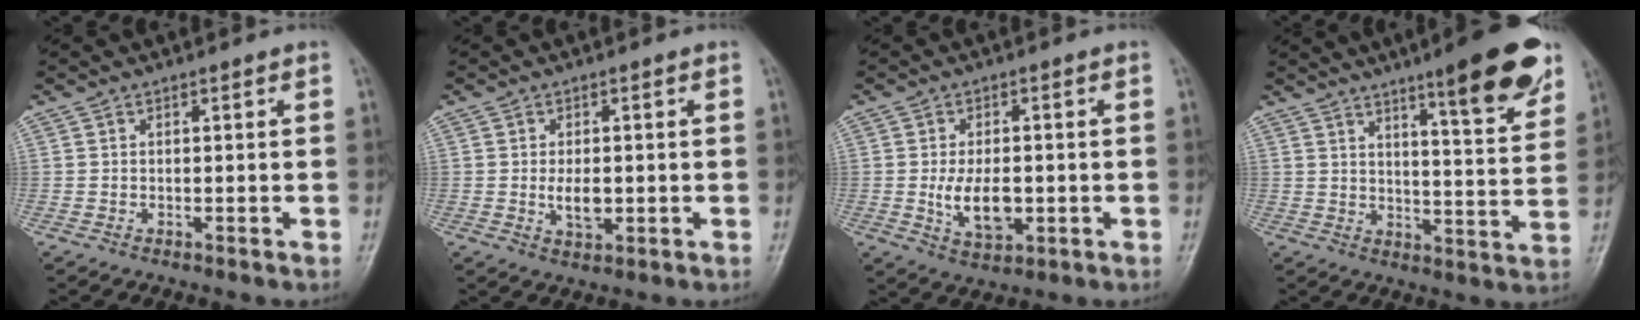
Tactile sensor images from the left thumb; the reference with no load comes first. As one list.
[{"total": 4.1, "force": [-0.4, 2.3, 3.4], "torque": [-0.054, -0.004, -0.006]}, {"total": 7.6, "force": [-1.1, 4.3, 6.1], "torque": [-0.100, -0.003, -0.013]}, {"total": 14.9, "force": [9.1, 2.7, 11.5], "torque": [-0.133, -0.045, 0.128]}]